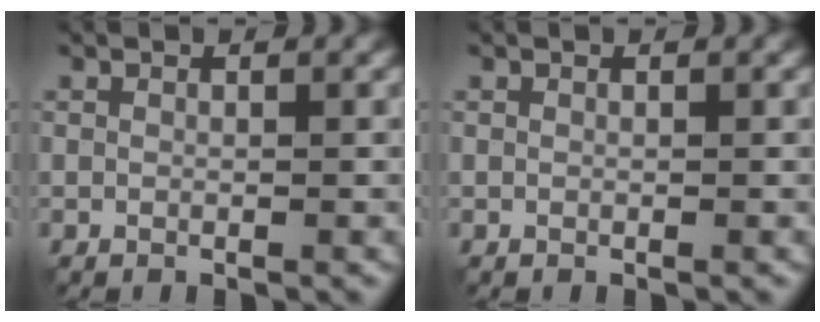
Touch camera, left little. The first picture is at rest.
{"total": 0.0}